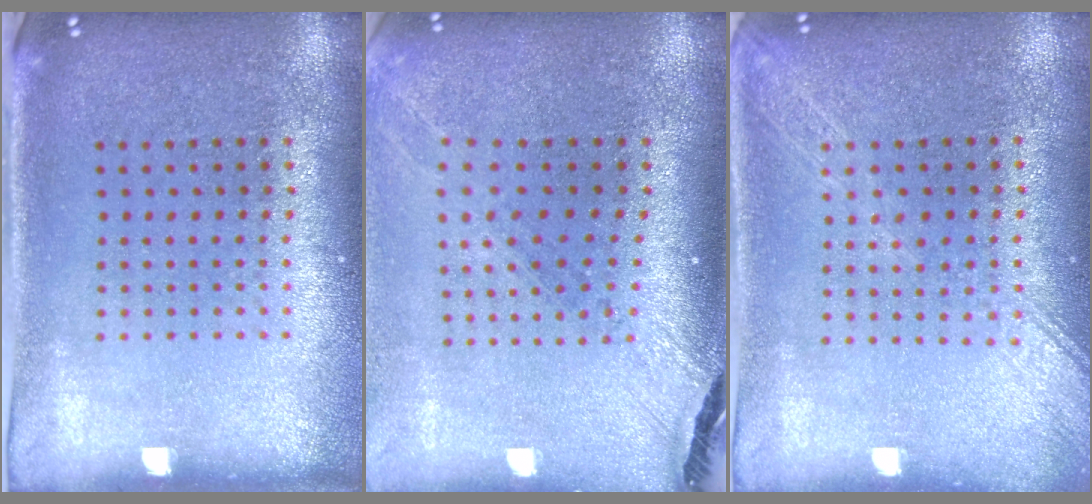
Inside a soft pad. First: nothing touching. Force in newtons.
{"total": 1.5, "press": 1.5, "slide": 0.4}
{"total": 1.7, "press": 1.7, "slide": 0.3}